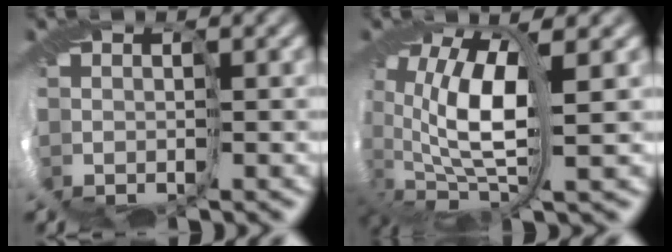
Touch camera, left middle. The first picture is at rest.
{"total": 8.6, "force": [0.3, 3.3, 7.9], "torque": [-0.171, 0.003, 0.004]}